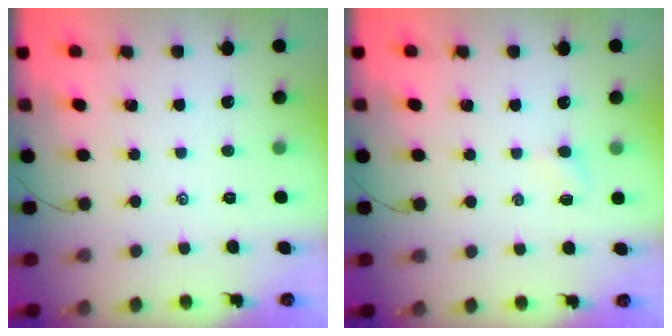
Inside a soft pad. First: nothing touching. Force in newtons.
{"total": 2.6, "press": 2.5, "slide": 0.9}